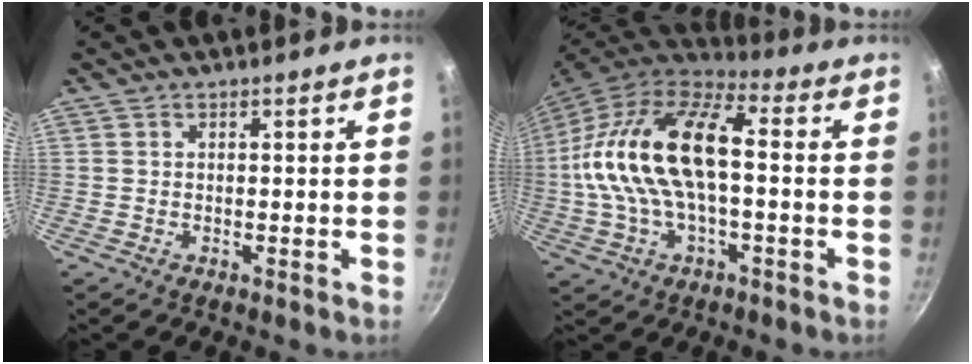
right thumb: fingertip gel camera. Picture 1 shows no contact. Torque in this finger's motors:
{"motor_torque": [-0.74, 2.12, 1.56, -1.20, 0.52]}